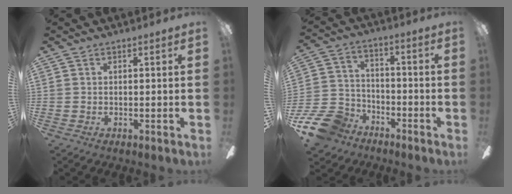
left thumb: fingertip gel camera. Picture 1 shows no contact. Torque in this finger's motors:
{"motor_torque": [-0.90, 1.20, -0.42, 0.50, 0.01]}